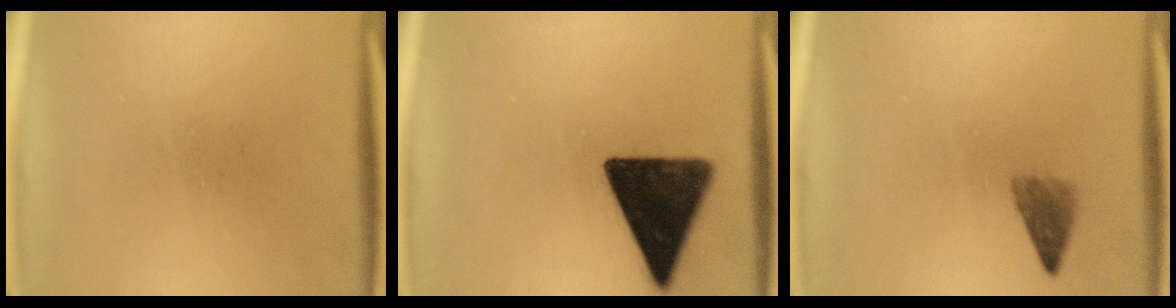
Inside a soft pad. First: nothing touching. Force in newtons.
{"total": 15.0}
{"total": 2.4}